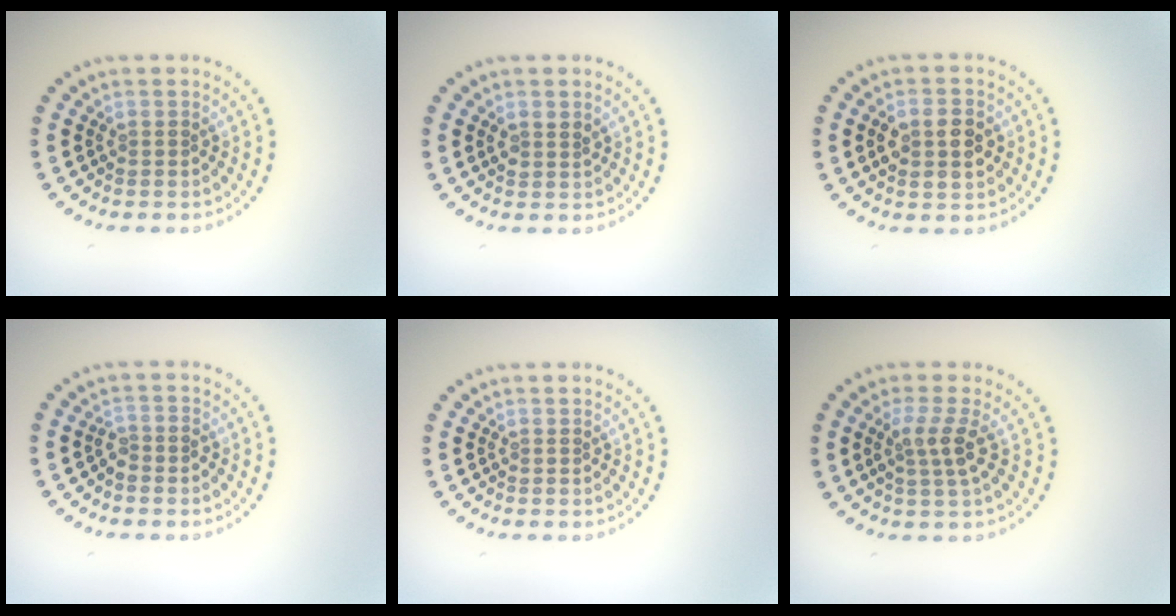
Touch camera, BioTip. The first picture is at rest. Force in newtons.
{"total": 1.2, "press": 1.1, "slide": 0.5}
{"total": 3.7, "press": 3.7, "slide": 0.1}
{"total": 1.4, "press": 1.1, "slide": 0.8}
{"total": 0.0}
{"total": 2.5, "press": 2.0, "slide": 1.5}